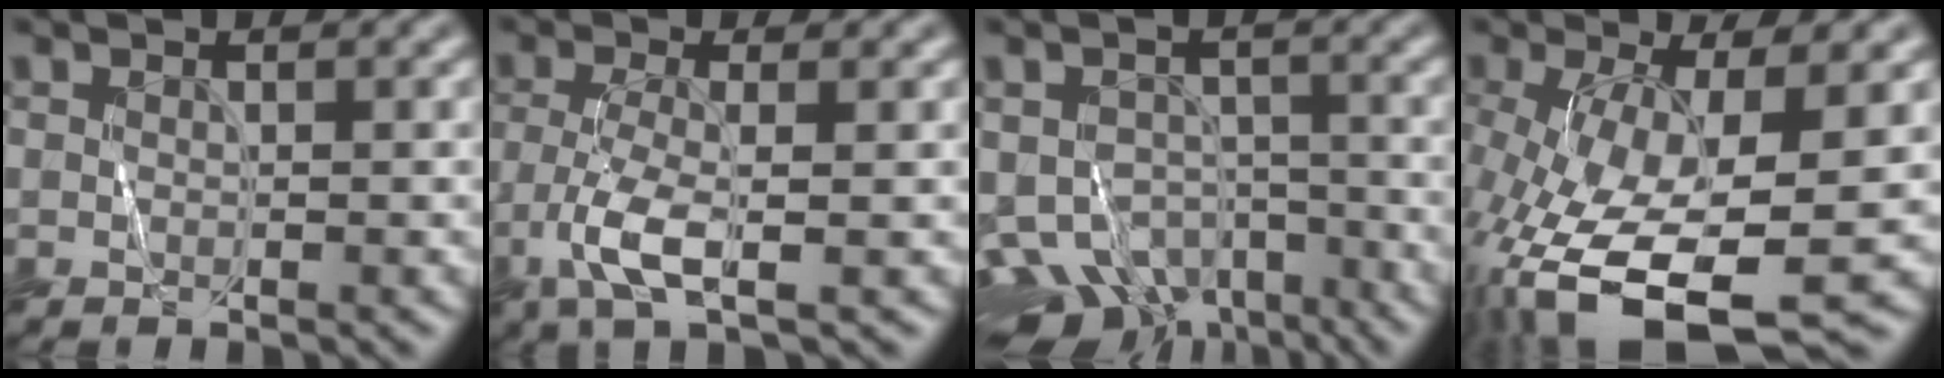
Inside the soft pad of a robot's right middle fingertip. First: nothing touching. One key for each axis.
{"total": 3.9, "fx": -1.9, "fy": 0.5, "fz": 3.4, "tx": -0.078, "ty": -0.001, "tz": -0.041}
{"total": 7.0, "fx": -4.5, "fy": 4.2, "fz": 3.4, "tx": -0.053, "ty": -0.009, "tz": -0.083}
{"total": 13.0, "fx": -5.2, "fy": 4.6, "fz": 11.1, "tx": -0.227, "ty": -0.038, "tz": -0.081}